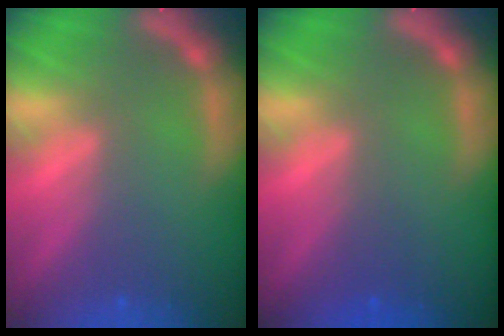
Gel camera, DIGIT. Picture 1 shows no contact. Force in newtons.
{"total": 0.9}